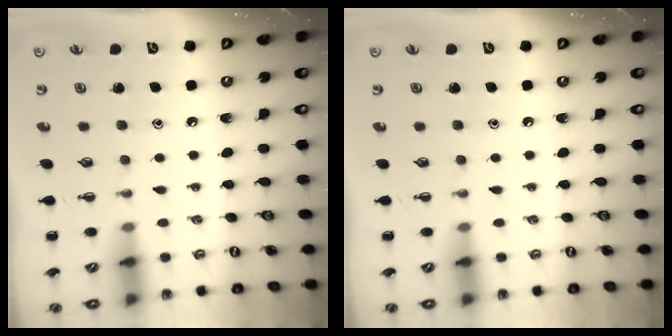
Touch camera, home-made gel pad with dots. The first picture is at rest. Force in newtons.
{"total": 0.0}